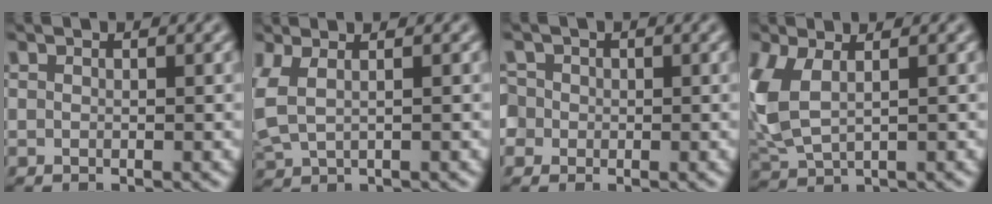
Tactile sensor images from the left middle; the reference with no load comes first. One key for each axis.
{"total": 2.3, "fx": 0.8, "fy": 1.1, "fz": 1.9, "tx": -0.054, "ty": 0.003, "tz": 0.020}
{"total": 3.0, "fx": 0.3, "fy": 2.8, "fz": 1.0, "tx": -0.010, "ty": 0.023, "tz": -0.018}
{"total": 4.5, "fx": 0.9, "fy": 2.4, "fz": 3.7, "tx": -0.098, "ty": -0.002, "tz": 0.021}